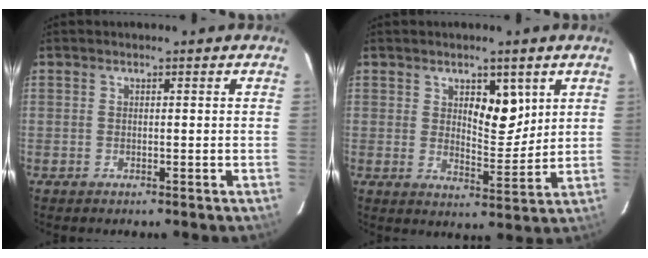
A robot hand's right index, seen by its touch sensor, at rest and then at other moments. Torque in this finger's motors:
{"motor_torque": [0.66, 0.27, 0.17, 0.05]}